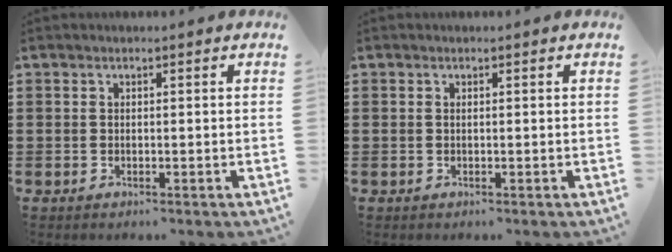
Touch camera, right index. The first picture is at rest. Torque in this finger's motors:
{"motor_torque": [-0.37, 0.68, 0.01, -0.01]}